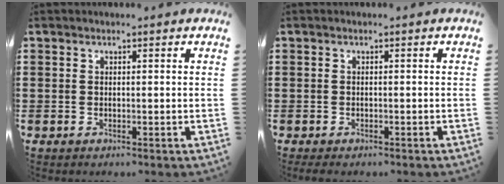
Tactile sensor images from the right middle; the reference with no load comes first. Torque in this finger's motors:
{"motor_torque": [0.76, -0.07, 0.20, 0.09]}